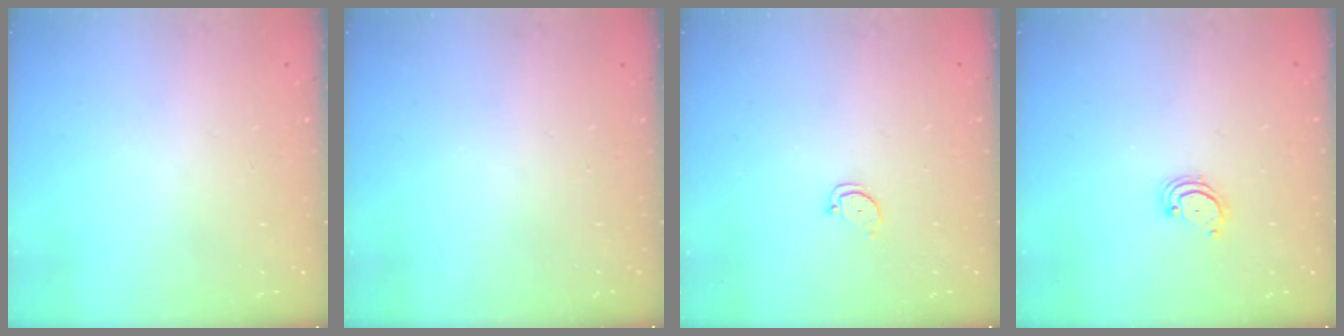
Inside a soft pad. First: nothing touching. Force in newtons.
{"total": 0.0}
{"total": 2.0, "press": 2.0, "slide": 0.2}
{"total": 2.5, "press": 2.5, "slide": 0.3}